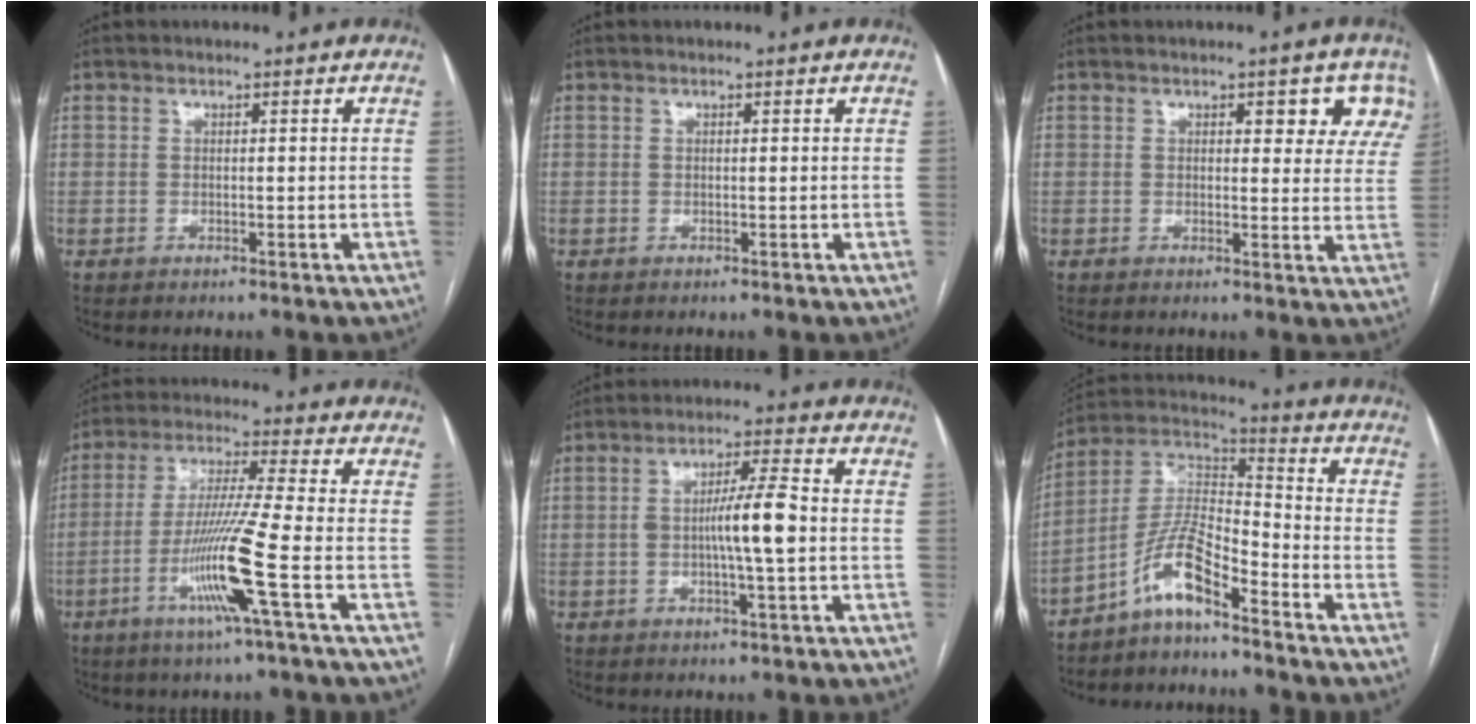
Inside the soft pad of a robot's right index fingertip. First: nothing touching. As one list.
[{"total": 0.0}, {"total": 6.9, "force": [4.1, 3.3, 4.6], "torque": [-0.030, 0.004, 0.034]}, {"total": 11.7, "force": [-4.3, -1.9, 10.7], "torque": [-0.212, -0.019, -0.087]}, {"total": 6.8, "force": [-0.6, 0.2, 6.7], "torque": [-0.120, 0.007, -0.014]}, {"total": 9.2, "force": [-6.3, 1.7, 6.6], "torque": [-0.143, 0.019, -0.127]}]